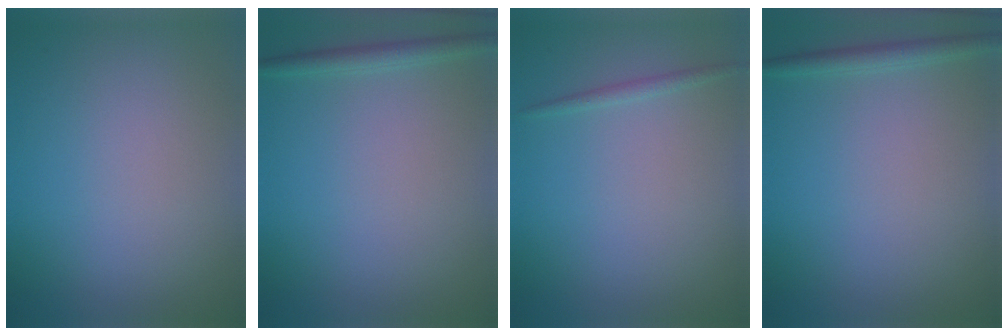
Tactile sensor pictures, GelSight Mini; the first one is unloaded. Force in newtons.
{"total": 1.5, "press": 1.5, "slide": 0.1}
{"total": 0.8, "press": 0.8, "slide": 0.1}
{"total": 1.5, "press": 1.5, "slide": 0.1}